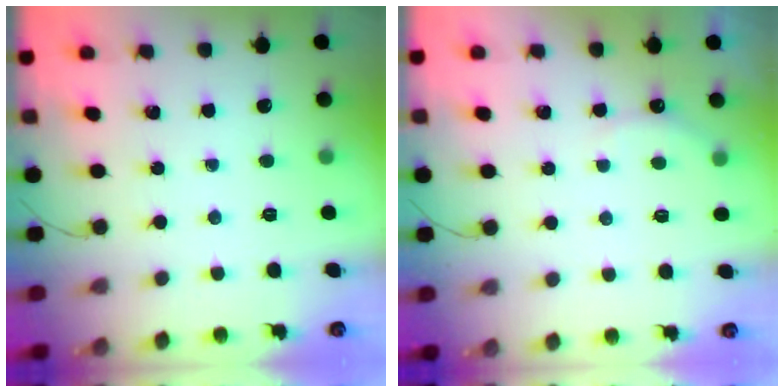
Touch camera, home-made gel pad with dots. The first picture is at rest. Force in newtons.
{"total": 4.7, "press": 4.6, "slide": 0.9}